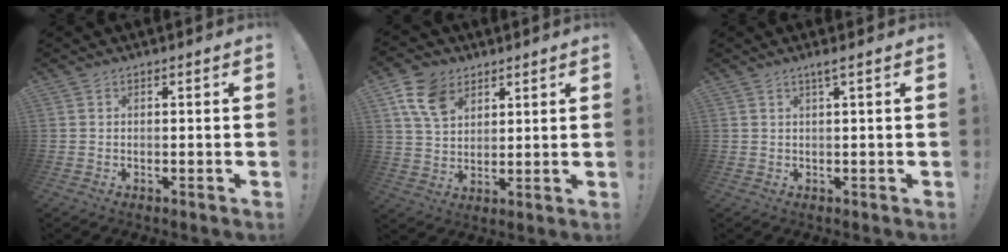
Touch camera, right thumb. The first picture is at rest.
{"total": 11.0, "force": [6.0, 7.2, 5.7], "torque": [-0.101, -0.018, 0.119]}
{"total": 2.2, "force": [1.2, -0.2, 1.8], "torque": [-0.034, -0.001, 0.019]}